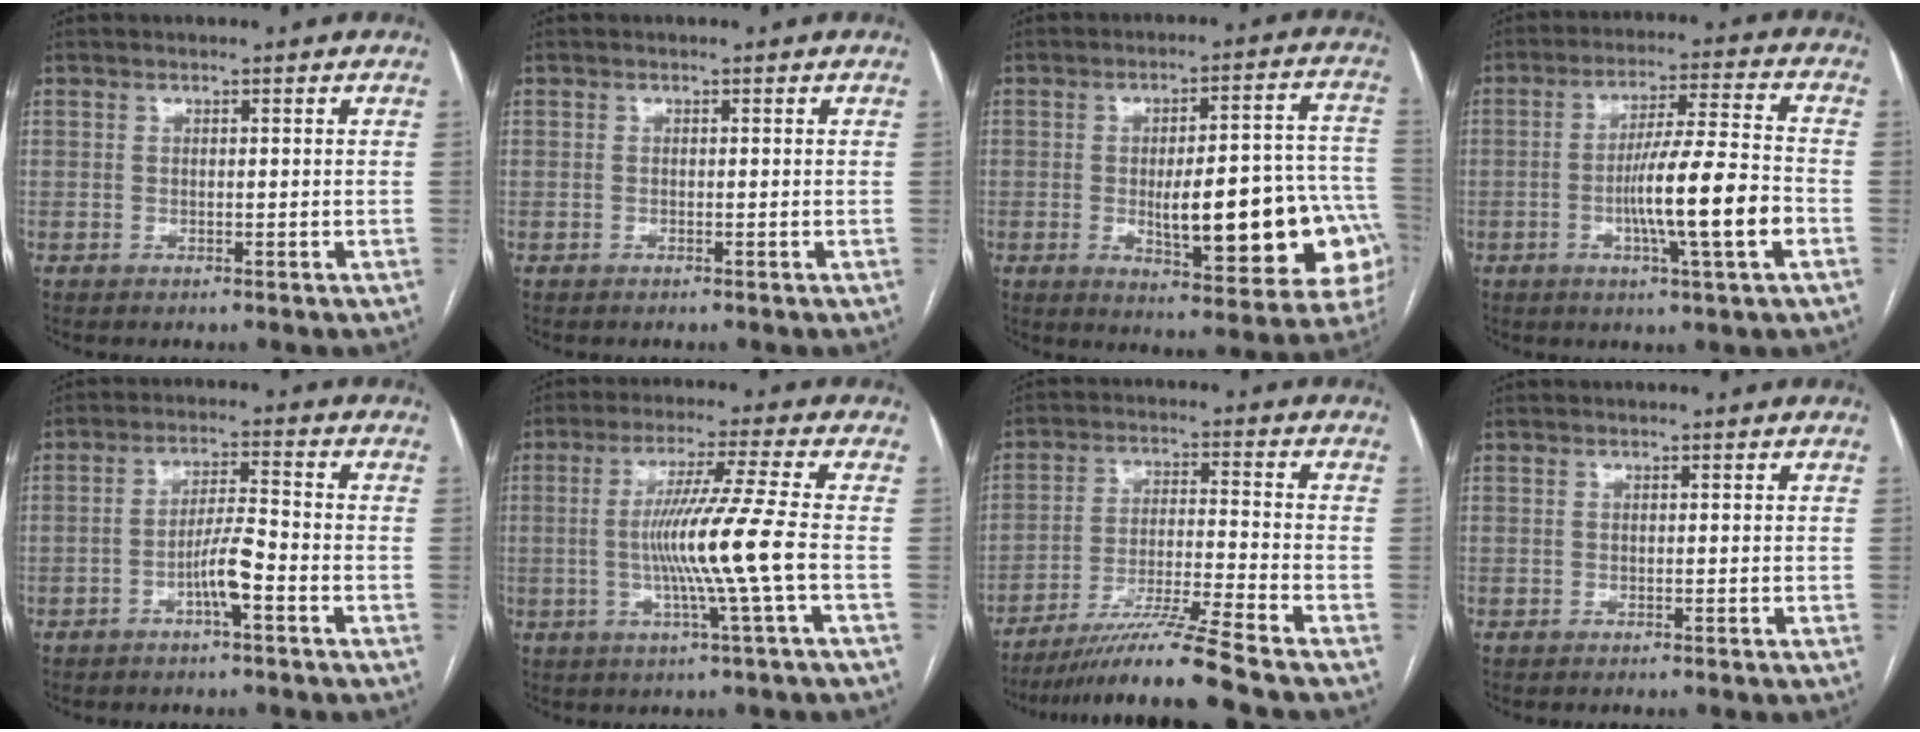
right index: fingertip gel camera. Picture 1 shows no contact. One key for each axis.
{"total": 0.0}
{"total": 20.4, "fx": -4.3, "fy": 5.2, "fz": 19.3, "tx": -0.179, "ty": 0.028, "tz": -0.036}
{"total": 12.1, "fx": -3.4, "fy": -0.3, "fz": 11.6, "tx": -0.199, "ty": -0.001, "tz": -0.060}
{"total": 5.3, "fx": -2.5, "fy": 0.3, "fz": 4.6, "tx": -0.089, "ty": 0.008, "tz": -0.044}
{"total": 10.2, "fx": -1.6, "fy": -2.4, "fz": 9.8, "tx": -0.188, "ty": -0.007, "tz": -0.025}
{"total": 12.3, "fx": -10.2, "fy": -2.7, "fz": 6.3, "tx": -0.109, "ty": -0.022, "tz": -0.178}
{"total": 0.0}